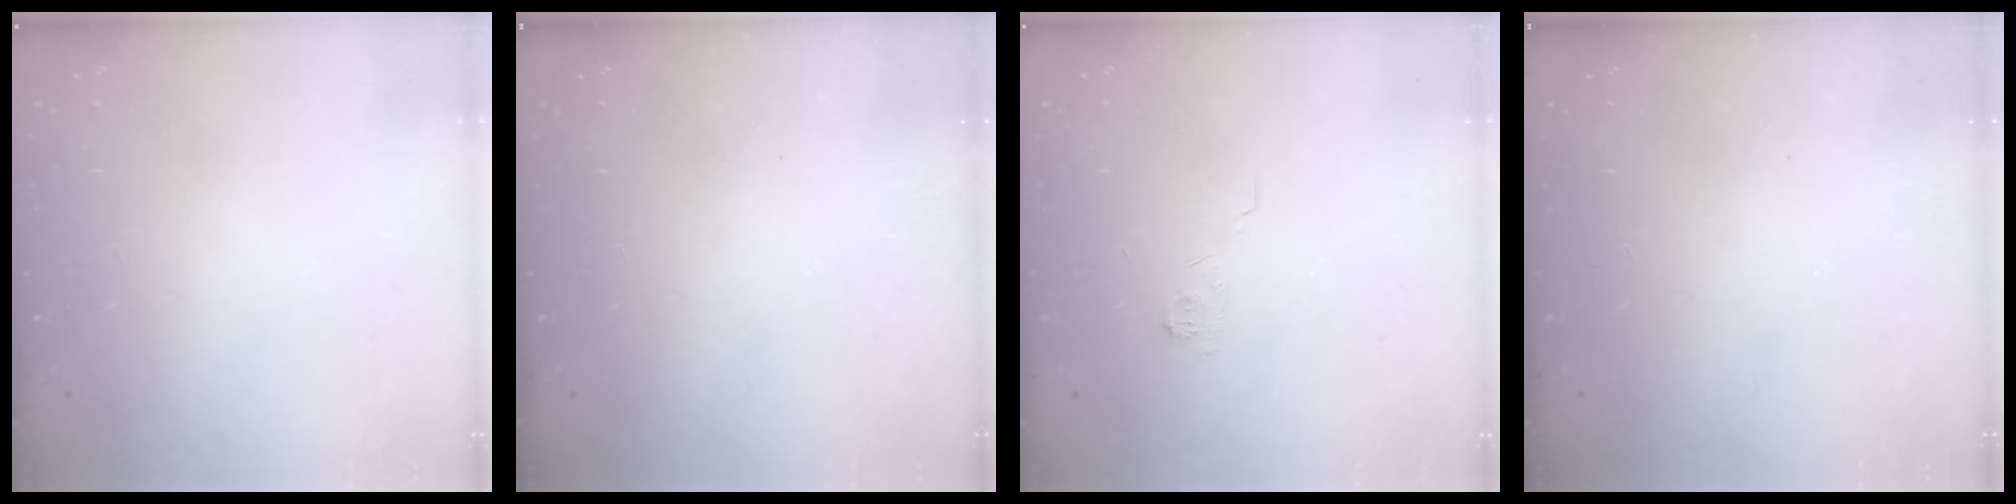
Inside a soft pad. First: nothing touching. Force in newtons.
{"total": 2.1, "press": 2.0, "slide": 0.7}
{"total": 3.9, "press": 3.9, "slide": 0.6}
{"total": 2.4, "press": 2.3, "slide": 0.8}